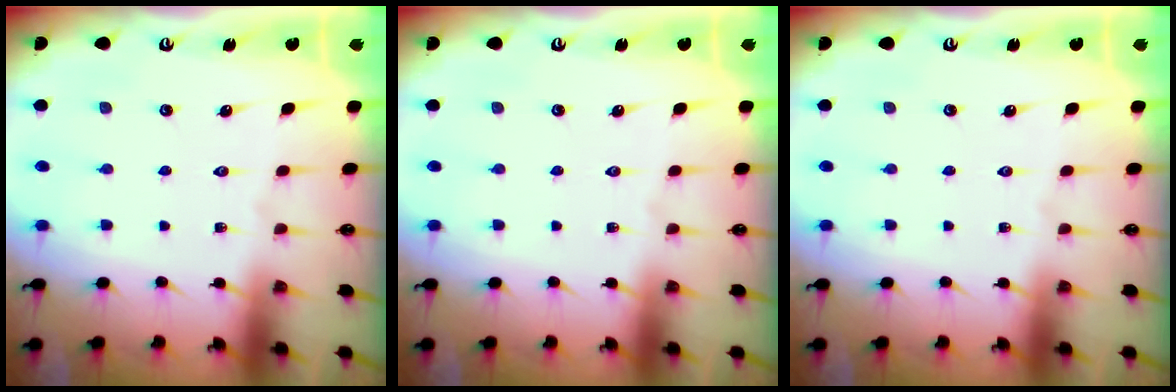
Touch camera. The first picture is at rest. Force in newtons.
{"total": 0.0}
{"total": 0.0}